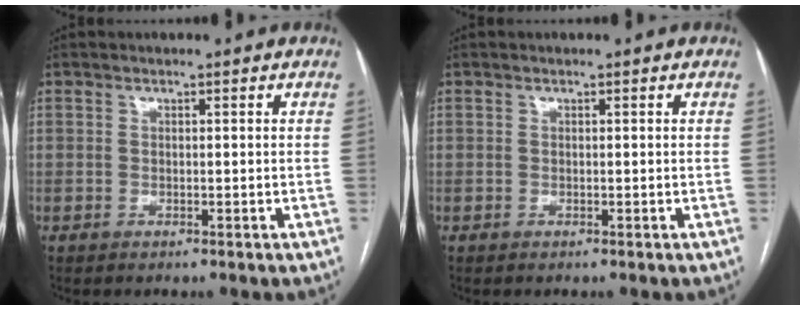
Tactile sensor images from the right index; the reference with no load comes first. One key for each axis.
{"total": 0.0}